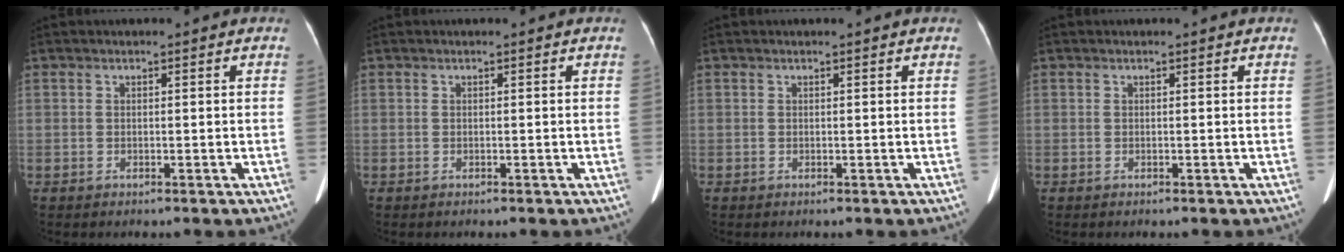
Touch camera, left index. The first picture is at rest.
{"total": 0.0}
{"total": 0.0}
{"total": 0.0}